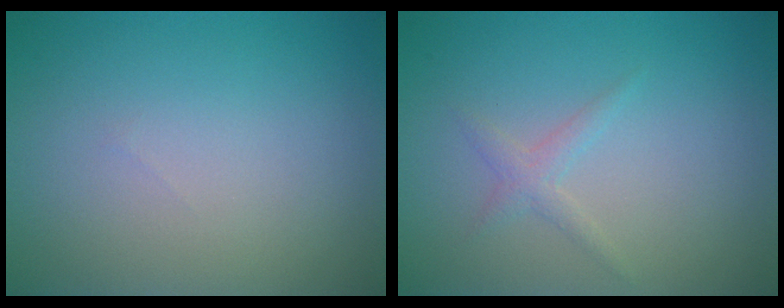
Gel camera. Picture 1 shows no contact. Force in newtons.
{"total": 1.2, "press": 1.2, "slide": 0.1}